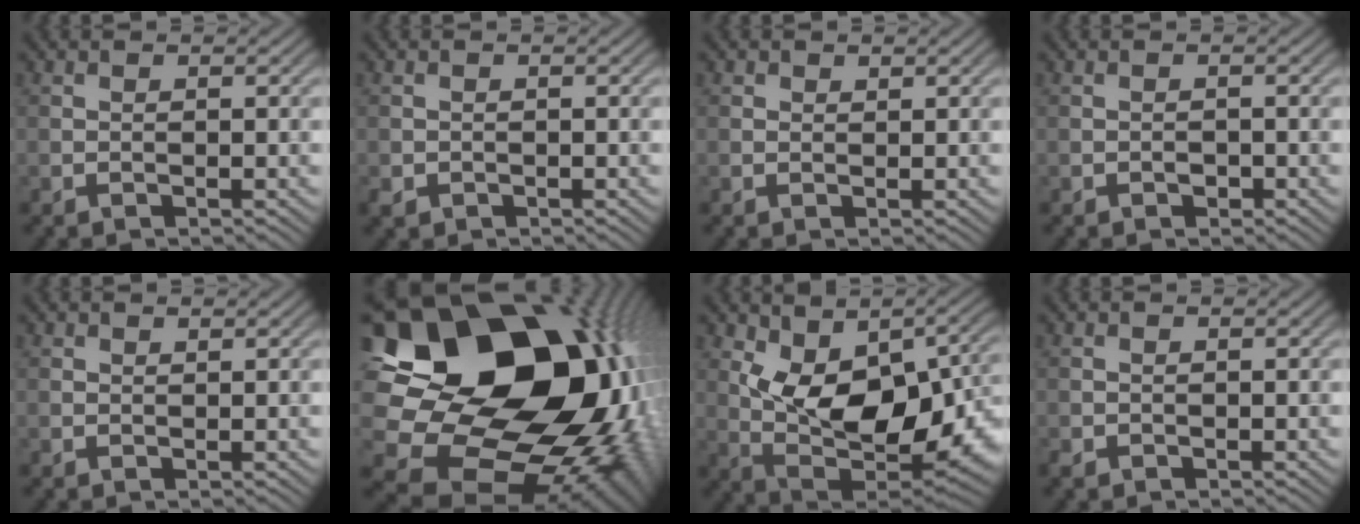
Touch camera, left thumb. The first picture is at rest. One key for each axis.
{"total": 1.5, "fx": -0.5, "fy": 1.3, "fz": 0.4, "tx": -0.009, "ty": -0.008, "tz": -0.013}
{"total": 0.8, "fx": 0.6, "fy": 0.5, "fz": 0.2, "tx": -0.003, "ty": 0.000, "tz": 0.010}
{"total": 1.0, "fx": -0.5, "fy": 0.7, "fz": 0.5, "tx": -0.006, "ty": 0.000, "tz": -0.009}
{"total": 0.5, "fx": 0.5, "fy": 0.2, "fz": 0.1, "tx": -0.001, "ty": 0.001, "tz": 0.010}
{"total": 23.3, "fx": 2.9, "fy": 18.3, "fz": 14.1, "tx": -0.287, "ty": -0.044, "tz": 0.069}
{"total": 13.5, "fx": 1.4, "fy": 7.3, "fz": 11.2, "tx": -0.179, "ty": -0.018, "tz": 0.027}
{"total": 1.1, "fx": -0.6, "fy": 0.9, "fz": 0.3, "tx": -0.008, "ty": -0.006, "tz": -0.014}